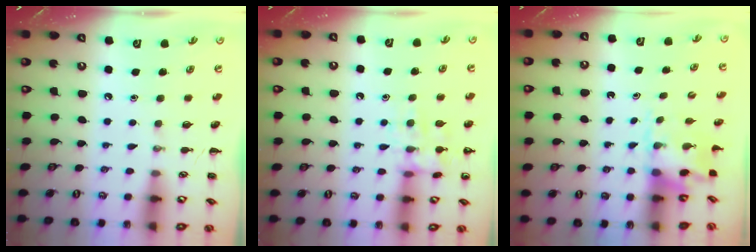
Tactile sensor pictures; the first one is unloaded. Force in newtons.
{"total": 12.6, "press": 12.5, "slide": 1.8}
{"total": 2.9, "press": 2.8, "slide": 0.7}